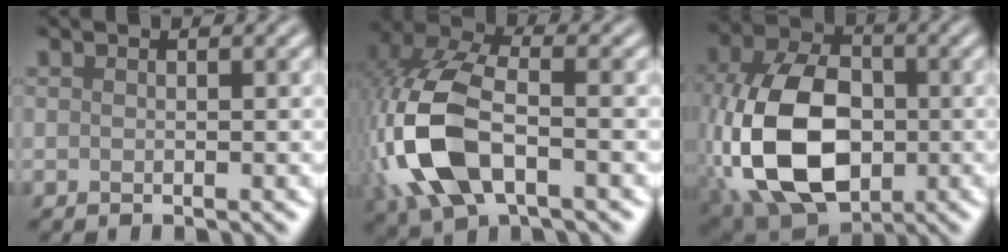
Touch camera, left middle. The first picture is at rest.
{"total": 10.5, "force": [-2.9, 5.6, 8.4], "torque": [-0.208, 0.005, -0.067]}
{"total": 13.8, "force": [-2.5, 9.2, 10.0], "torque": [-0.226, -0.008, -0.057]}